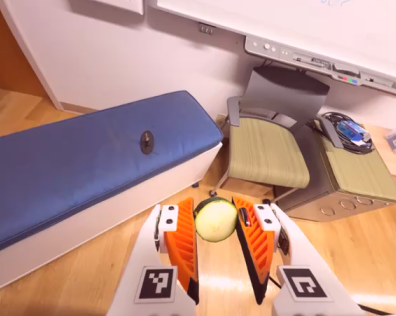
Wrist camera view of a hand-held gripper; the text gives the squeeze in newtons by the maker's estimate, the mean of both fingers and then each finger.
{"total": 10.5, "left": 10.6, "right": 10.3}